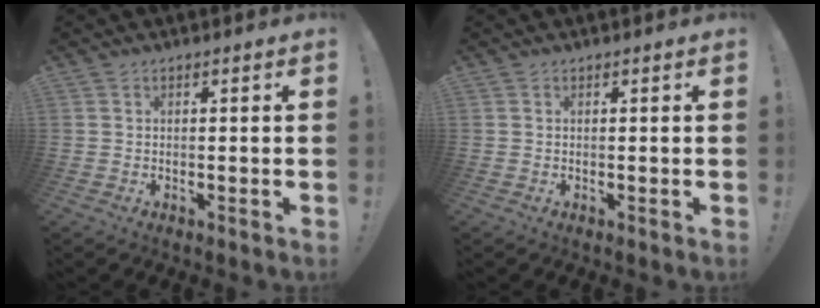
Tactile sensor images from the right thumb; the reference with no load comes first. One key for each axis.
{"total": 0.0}